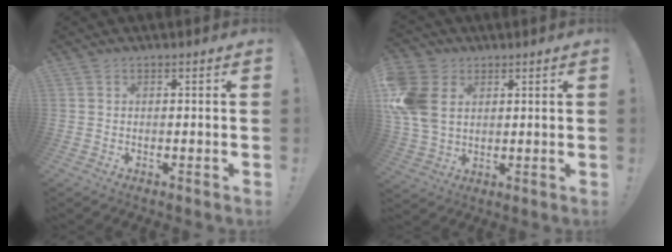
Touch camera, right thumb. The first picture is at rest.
{"total": 14.5, "force": [3.2, 11.1, 8.8], "torque": [-0.184, -0.005, 0.065]}